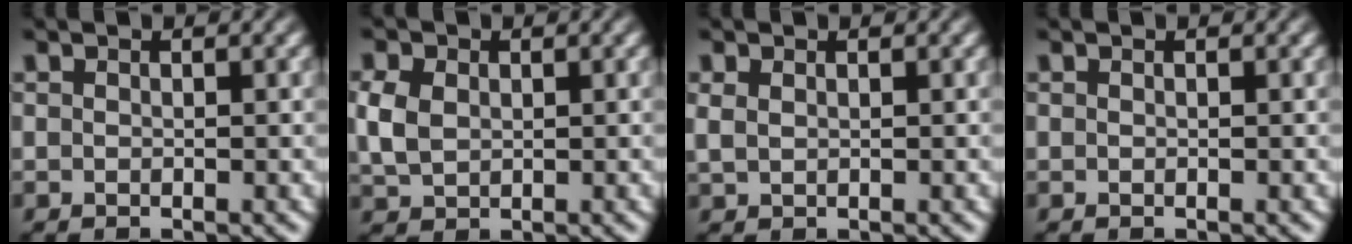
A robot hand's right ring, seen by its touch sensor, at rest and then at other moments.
{"total": 4.5, "force": [0.3, 4.0, 2.0], "torque": [-0.054, -0.005, 0.011]}
{"total": 1.4, "force": [0.6, 1.1, 0.5], "torque": [-0.016, 0.001, 0.015]}
{"total": 0.0}